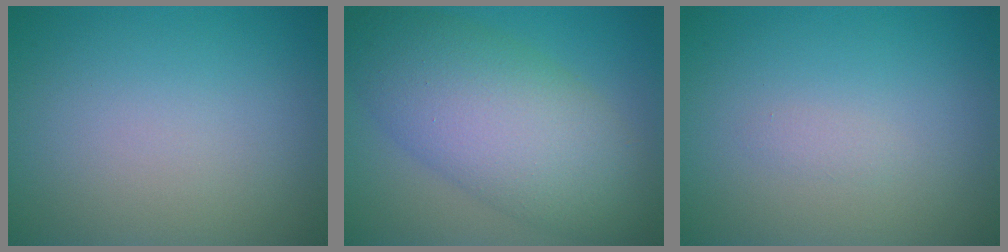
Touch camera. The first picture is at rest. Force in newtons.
{"total": 9.5, "press": 9.5, "slide": 0.4}
{"total": 0.6, "press": 0.6, "slide": 0.0}